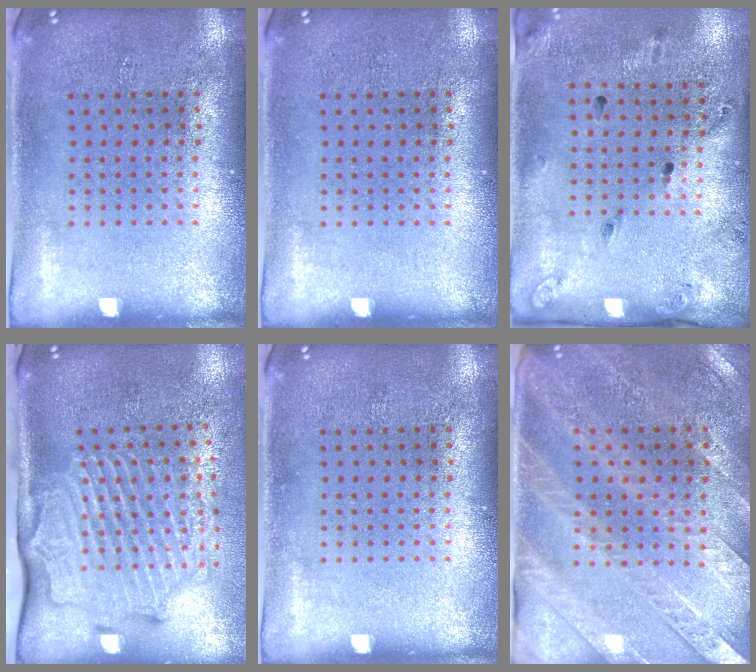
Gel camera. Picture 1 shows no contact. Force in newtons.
{"total": 0.0}
{"total": 1.9, "press": 1.1, "slide": 1.5}
{"total": 2.9, "press": 2.2, "slide": 1.9}
{"total": 0.0}
{"total": 3.0, "press": 2.7, "slide": 1.4}